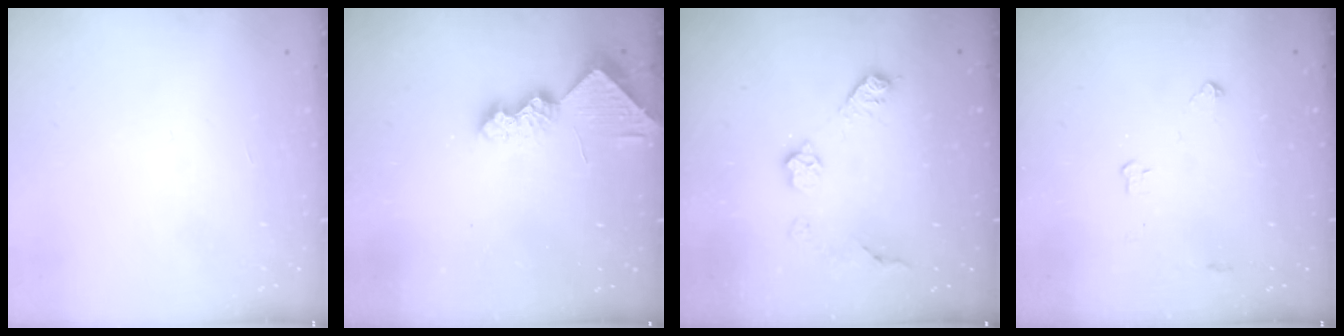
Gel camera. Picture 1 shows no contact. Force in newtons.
{"total": 7.8, "press": 7.8, "slide": 0.9}
{"total": 9.1, "press": 9.1, "slide": 0.3}
{"total": 3.2, "press": 3.1, "slide": 0.5}